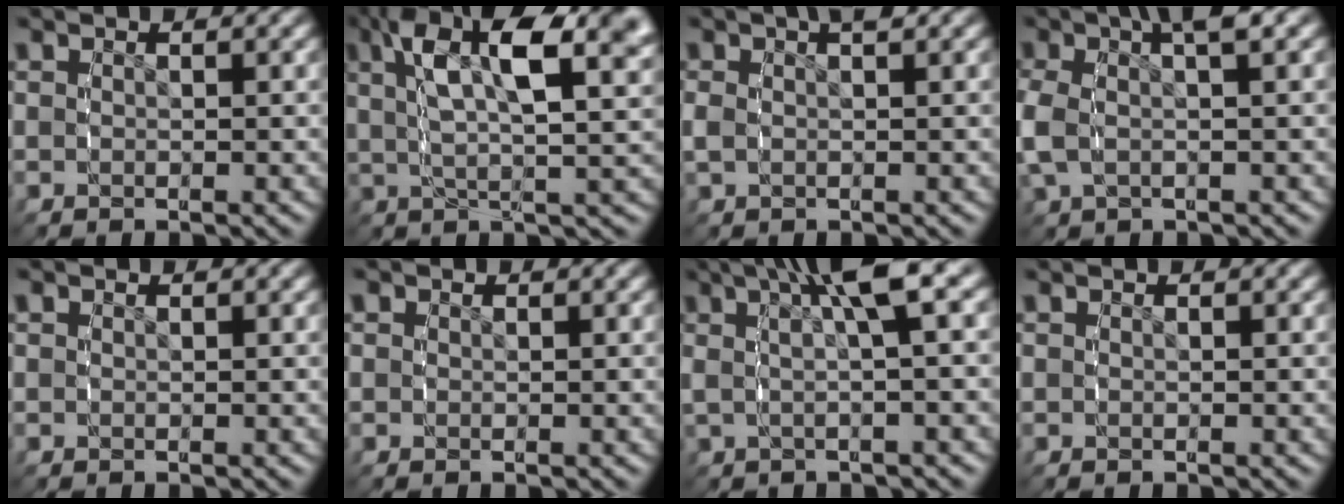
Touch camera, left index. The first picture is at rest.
{"total": 11.2, "force": [4.5, 4.1, 9.4], "torque": [-0.151, 0.014, 0.064]}
{"total": 1.9, "force": [0.6, 0.7, 1.7], "torque": [-0.037, 0.002, 0.012]}
{"total": 4.4, "force": [1.0, 1.9, 3.8], "torque": [-0.090, 0.002, 0.018]}
{"total": 0.5, "force": [0.3, 0.4, 0.2], "torque": [-0.006, -0.003, 0.008]}
{"total": 0.8, "force": [0.4, 0.7, 0.2], "torque": [-0.008, -0.004, 0.008]}
{"total": 6.9, "force": [3.3, 1.6, 5.8], "torque": [-0.089, 0.037, 0.039]}
{"total": 0.0}